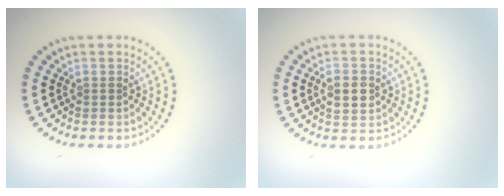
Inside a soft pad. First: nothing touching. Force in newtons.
{"total": 2.6, "press": 2.6, "slide": 0.2}